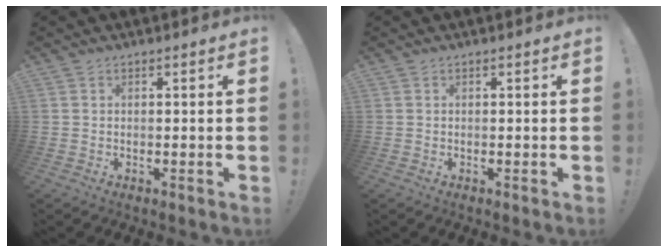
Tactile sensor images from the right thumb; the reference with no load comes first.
{"total": 0.0}